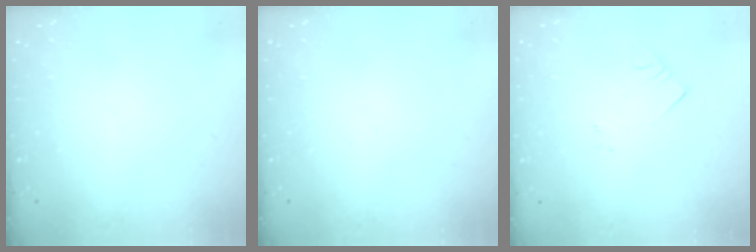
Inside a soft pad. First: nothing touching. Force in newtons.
{"total": 0.0}
{"total": 2.7, "press": 2.7, "slide": 0.2}